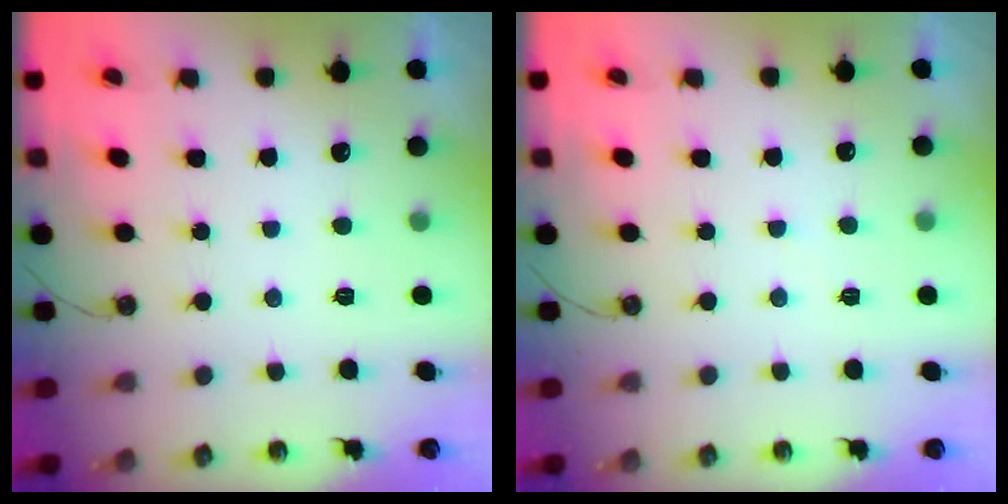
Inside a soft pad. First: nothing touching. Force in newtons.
{"total": 2.7, "press": 2.7, "slide": 0.5}